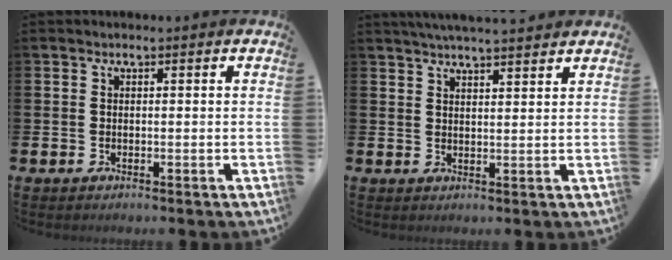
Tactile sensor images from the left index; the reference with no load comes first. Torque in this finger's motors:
{"motor_torque": [0.96, -1.18, 0.82, 0.21]}